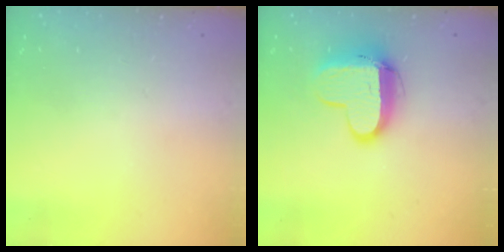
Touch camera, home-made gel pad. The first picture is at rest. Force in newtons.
{"total": 11.6, "press": 11.5, "slide": 1.2}